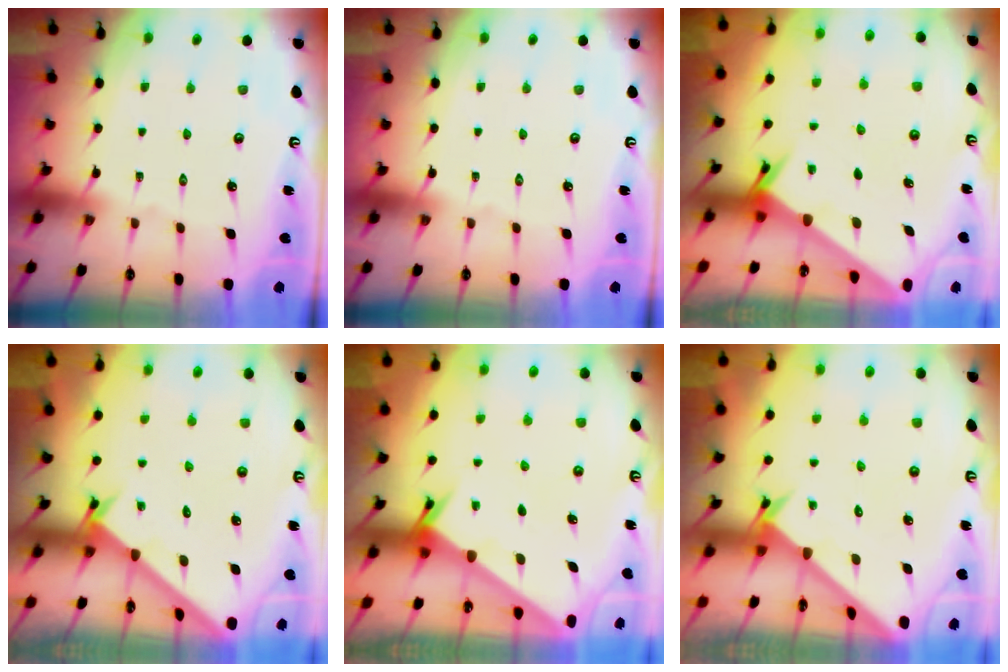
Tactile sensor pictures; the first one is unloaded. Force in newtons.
{"total": 0.0}
{"total": 3.0, "press": 3.0, "slide": 0.2}
{"total": 1.9, "press": 1.9, "slide": 0.2}
{"total": 2.5, "press": 2.5, "slide": 0.2}
{"total": 2.6, "press": 2.6, "slide": 0.2}